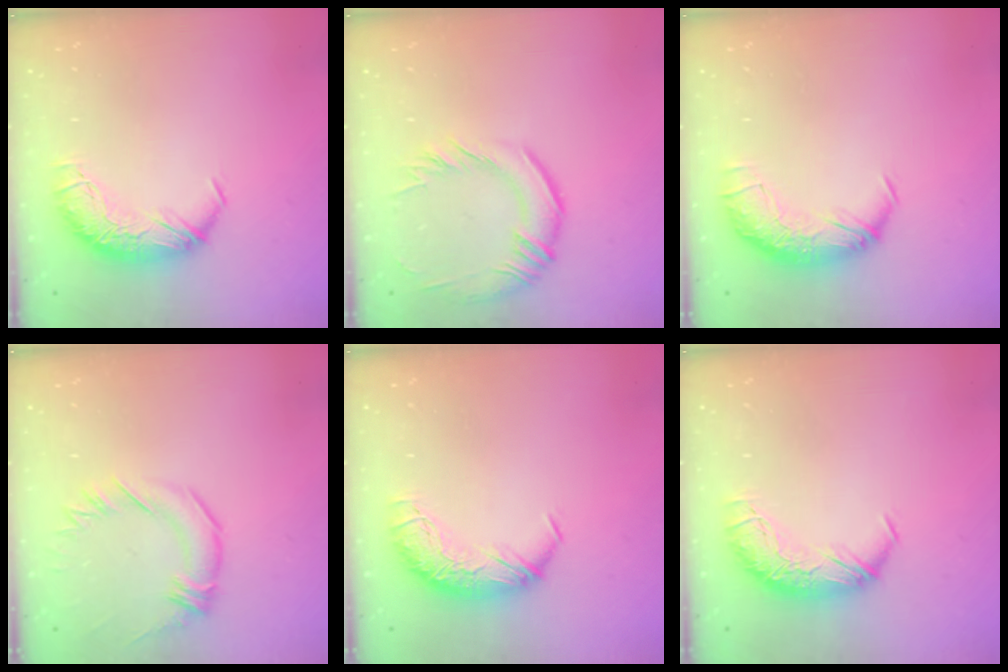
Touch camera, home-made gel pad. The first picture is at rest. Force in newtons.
{"total": 2.0, "press": 1.6, "slide": 1.2}
{"total": 2.4, "press": 1.1, "slide": 2.2}
{"total": 1.1, "press": 0.9, "slide": 0.6}
{"total": 0.0}
{"total": 0.0}